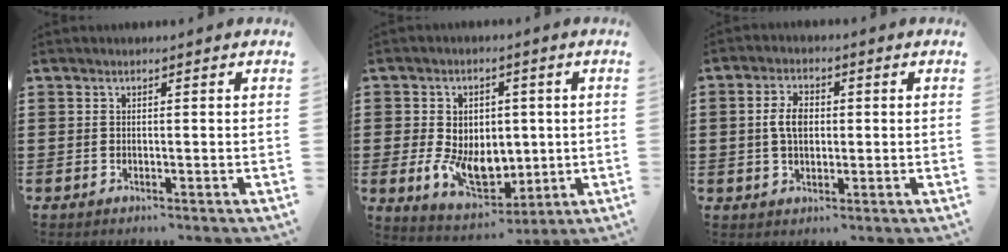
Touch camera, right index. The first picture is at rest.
{"total": 8.8, "force": [-0.6, 6.5, 5.9], "torque": [-0.118, 0.009, -0.010]}
{"total": 4.6, "force": [0.3, 2.7, 3.7], "torque": [-0.084, 0.010, 0.001]}